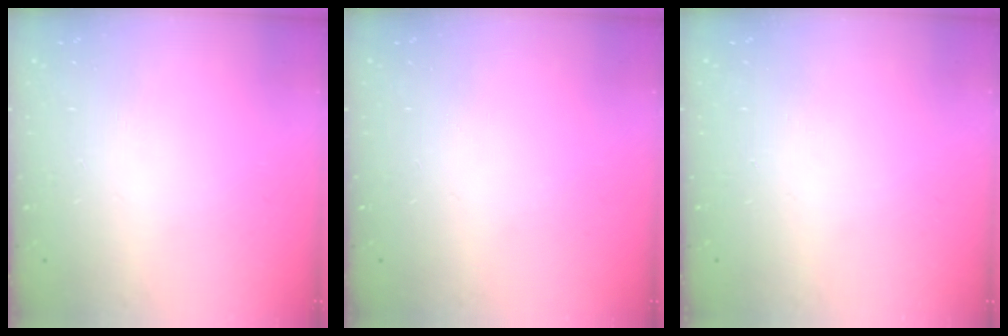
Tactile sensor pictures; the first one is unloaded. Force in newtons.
{"total": 0.0}
{"total": 0.0}